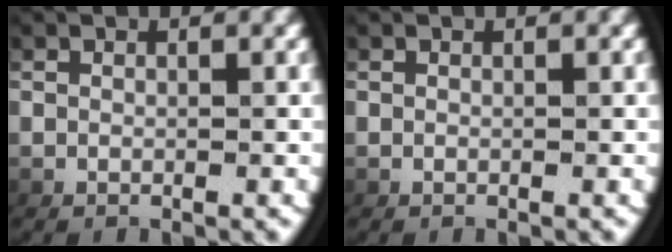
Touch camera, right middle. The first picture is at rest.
{"total": 0.0}